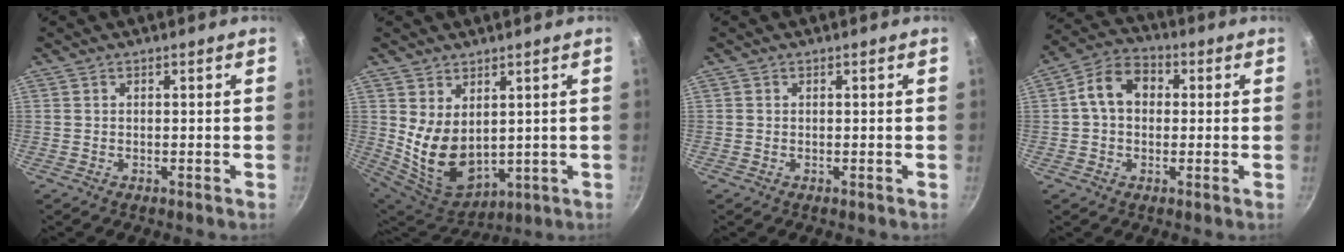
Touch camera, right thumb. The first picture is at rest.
{"total": 11.4, "force": [2.4, 7.4, 8.3], "torque": [-0.130, -0.044, 0.072]}
{"total": 0.0}
{"total": 9.0, "force": [1.0, 6.8, 5.8], "torque": [-0.074, 0.025, 0.000]}